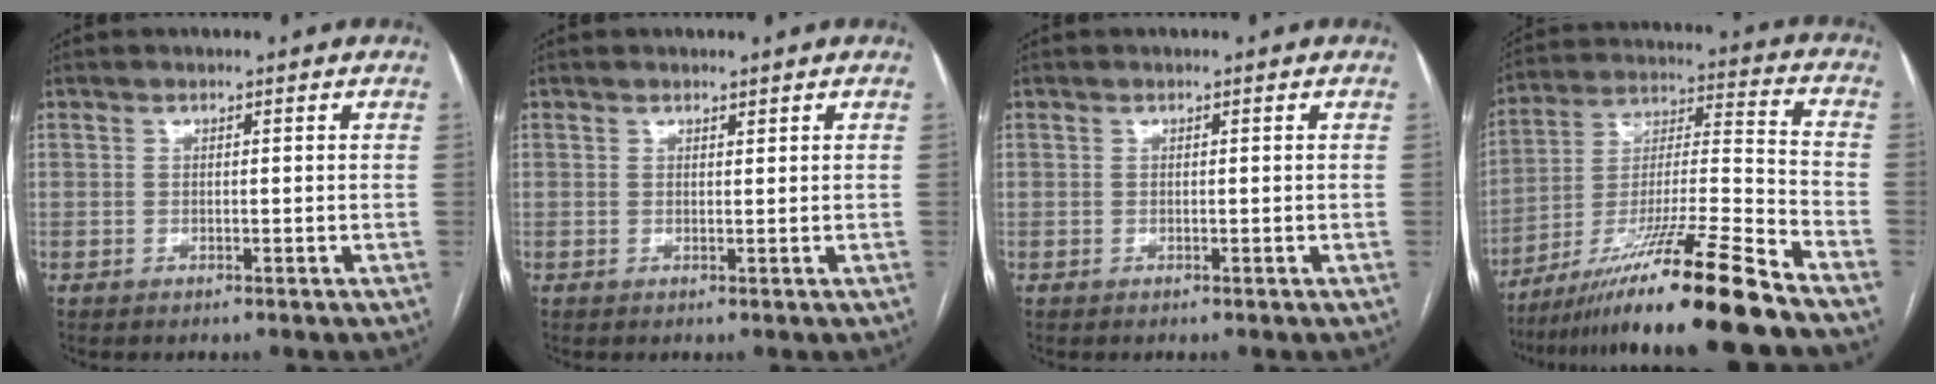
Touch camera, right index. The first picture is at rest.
{"total": 0.7, "force": [0.6, 0.1, 0.2], "torque": [-0.006, -0.002, 0.011]}
{"total": 0.0}
{"total": 19.8, "force": [-15.3, -2.0, 12.3], "torque": [-0.228, -0.021, -0.270]}